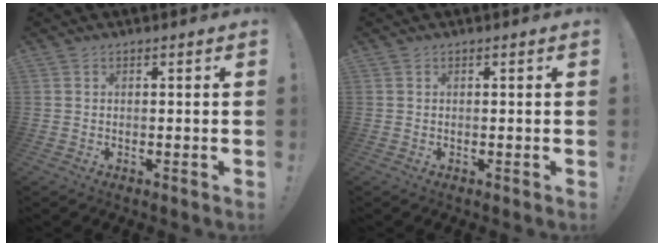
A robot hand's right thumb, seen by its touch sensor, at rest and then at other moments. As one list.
[{"total": 0.0}]